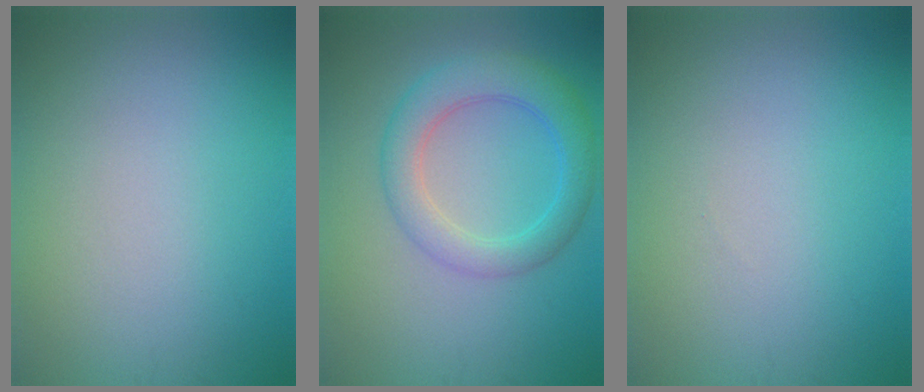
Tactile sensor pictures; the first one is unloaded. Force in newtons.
{"total": 4.7, "press": 4.7, "slide": 0.1}
{"total": 0.0}